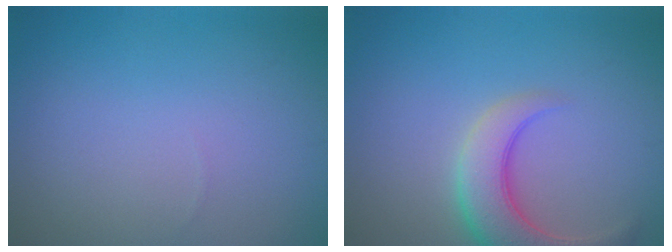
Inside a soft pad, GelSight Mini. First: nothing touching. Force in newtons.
{"total": 5.7, "press": 5.6, "slide": 0.7}